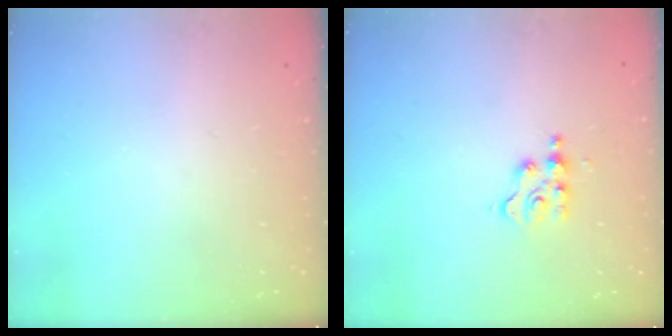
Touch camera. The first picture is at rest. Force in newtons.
{"total": 3.7, "press": 3.6, "slide": 0.5}